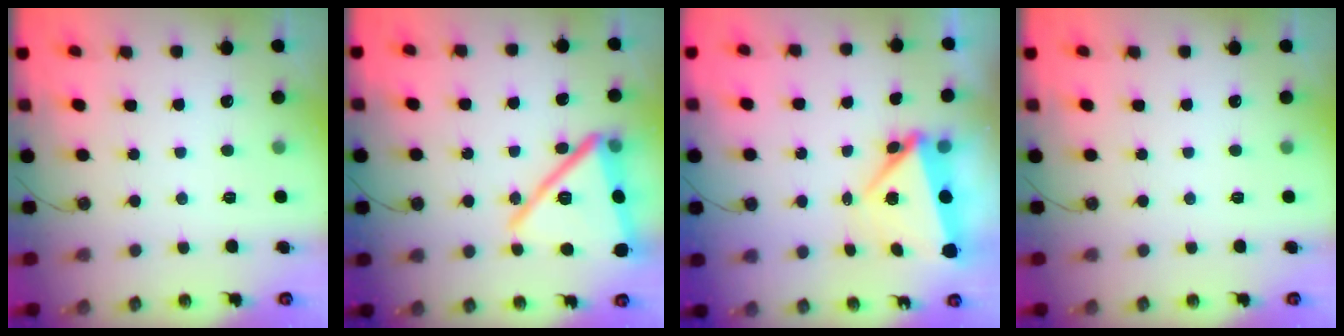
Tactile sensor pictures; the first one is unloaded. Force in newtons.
{"total": 22.1, "press": 20.7, "slide": 7.6}
{"total": 5.1, "press": 4.9, "slide": 1.6}
{"total": 0.0}